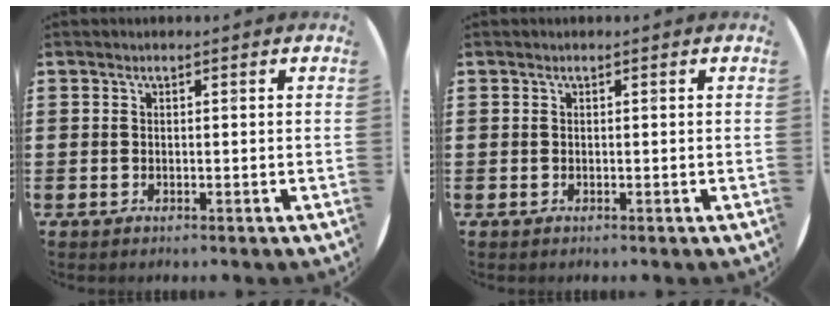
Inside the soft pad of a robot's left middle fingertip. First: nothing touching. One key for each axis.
{"total": 0.0}